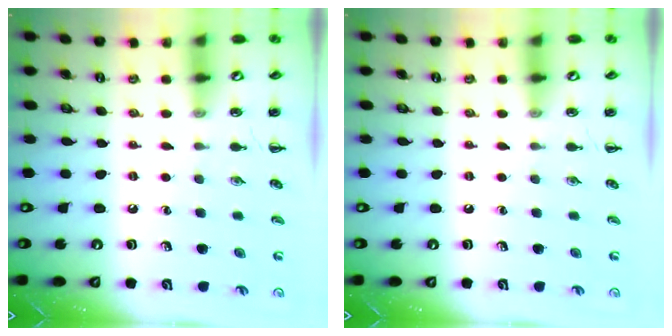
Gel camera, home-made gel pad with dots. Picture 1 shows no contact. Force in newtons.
{"total": 0.0}